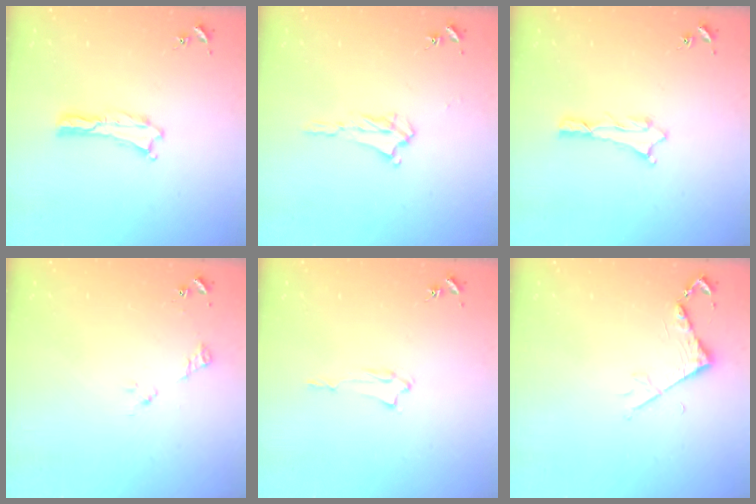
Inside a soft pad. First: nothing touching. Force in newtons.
{"total": 2.4, "press": 2.4, "slide": 0.4}
{"total": 0.9, "press": 0.8, "slide": 0.1}
{"total": 2.5, "press": 2.5, "slide": 0.3}
{"total": 1.3, "press": 1.3, "slide": 0.2}
{"total": 4.4, "press": 4.4, "slide": 0.5}